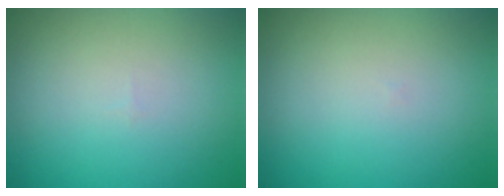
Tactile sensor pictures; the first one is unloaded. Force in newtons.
{"total": 0.0}